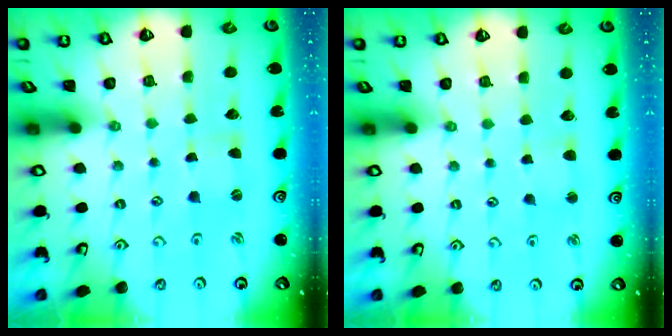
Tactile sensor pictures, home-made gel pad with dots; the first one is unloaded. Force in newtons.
{"total": 2.7, "press": 2.7, "slide": 0.3}